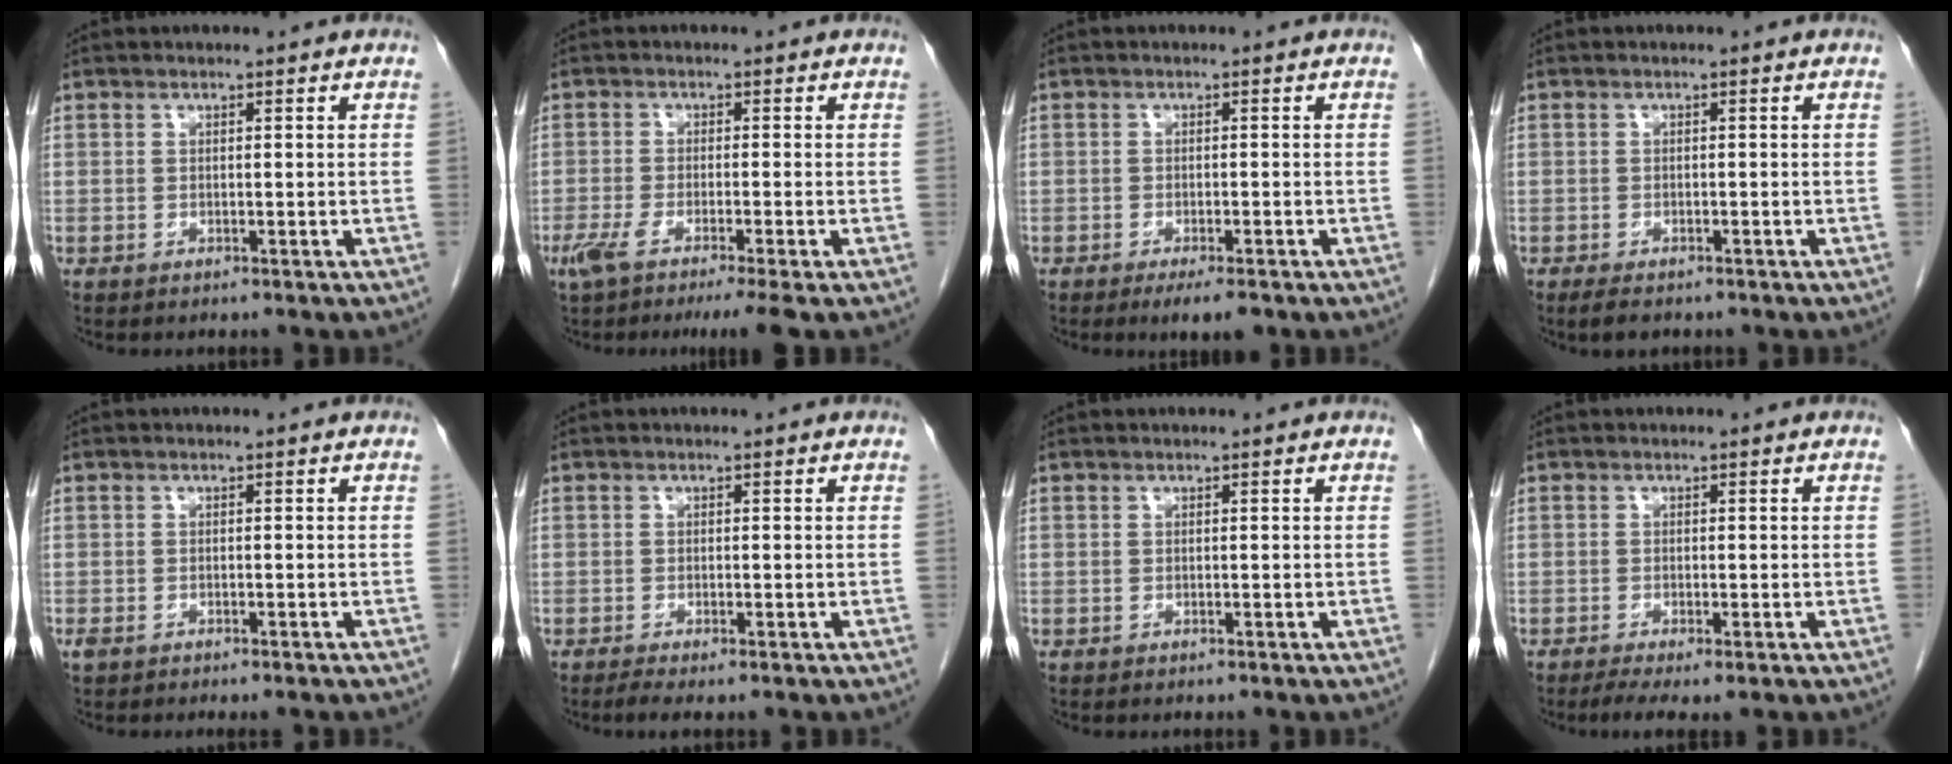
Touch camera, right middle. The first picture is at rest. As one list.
[{"total": 7.9, "force": [-5.4, 0.0, 5.7], "torque": [-0.090, -0.018, -0.088]}, {"total": 3.6, "force": [-2.4, 0.7, 2.6], "torque": [-0.033, -0.005, -0.034]}, {"total": 2.6, "force": [-1.9, 0.9, 1.5], "torque": [-0.027, -0.004, -0.025]}, {"total": 2.5, "force": [-1.8, 0.9, 1.4], "torque": [-0.020, -0.005, -0.024]}, {"total": 2.0, "force": [-1.3, 0.2, 1.5], "torque": [-0.030, -0.009, -0.025]}, {"total": 0.0}, {"total": 3.8, "force": [-2.4, 0.6, 2.9], "torque": [-0.048, -0.014, -0.039]}]